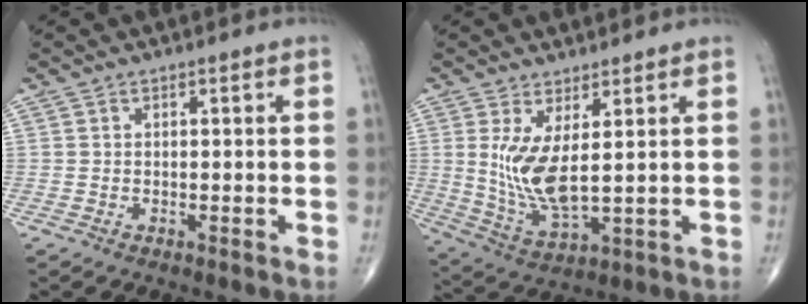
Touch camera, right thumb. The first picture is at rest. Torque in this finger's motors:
{"motor_torque": [-0.62, 0.92, 0.99, 0.38, 0.07]}